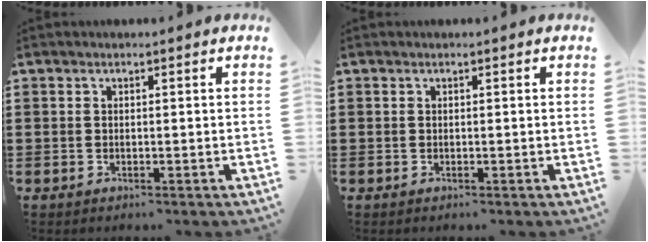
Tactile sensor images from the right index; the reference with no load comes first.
{"total": 0.0}